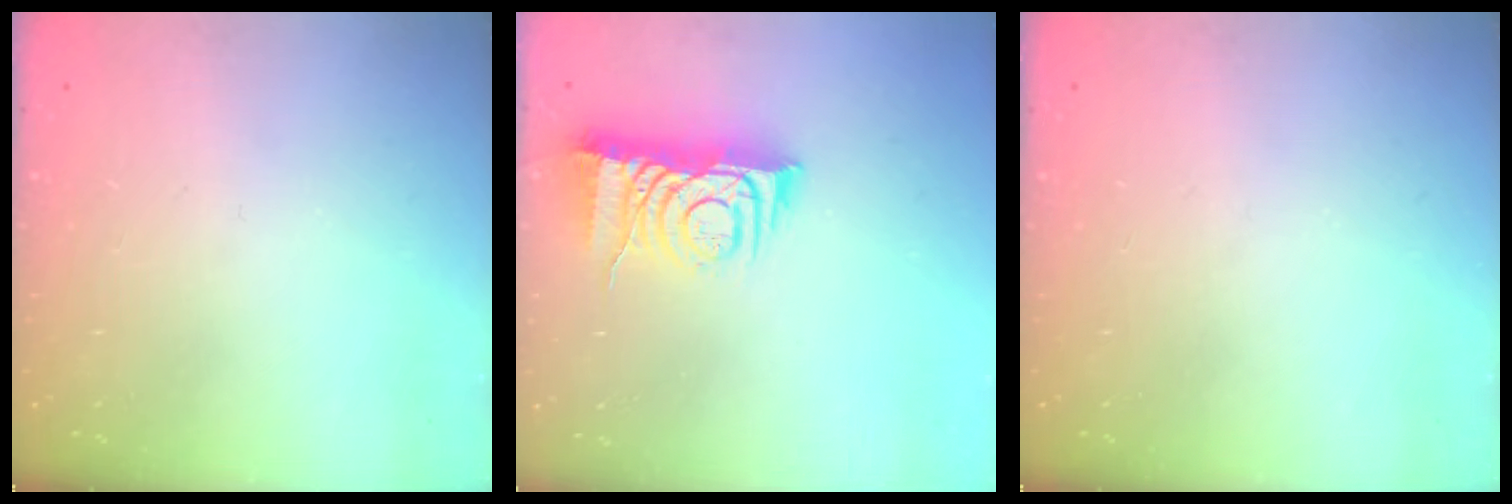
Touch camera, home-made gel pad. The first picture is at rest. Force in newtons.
{"total": 9.1, "press": 9.0, "slide": 1.0}
{"total": 0.0}